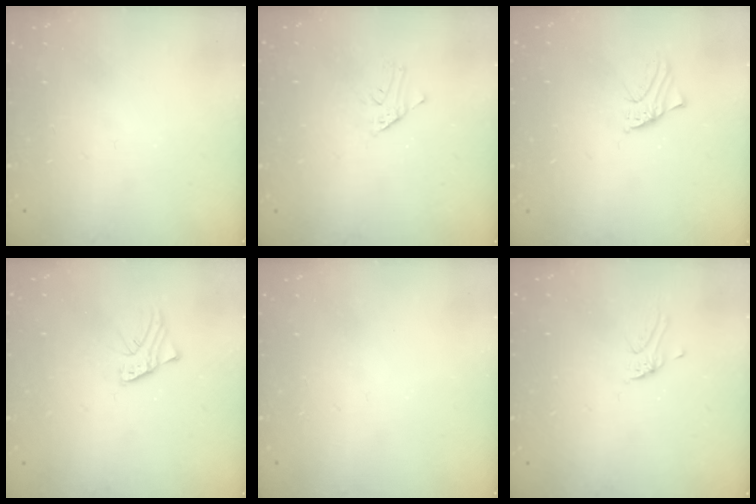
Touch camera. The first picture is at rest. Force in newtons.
{"total": 1.7, "press": 1.7, "slide": 0.2}
{"total": 0.9, "press": 0.9, "slide": 0.1}
{"total": 2.0, "press": 2.0, "slide": 0.1}
{"total": 0.0}
{"total": 1.7, "press": 1.7, "slide": 0.1}